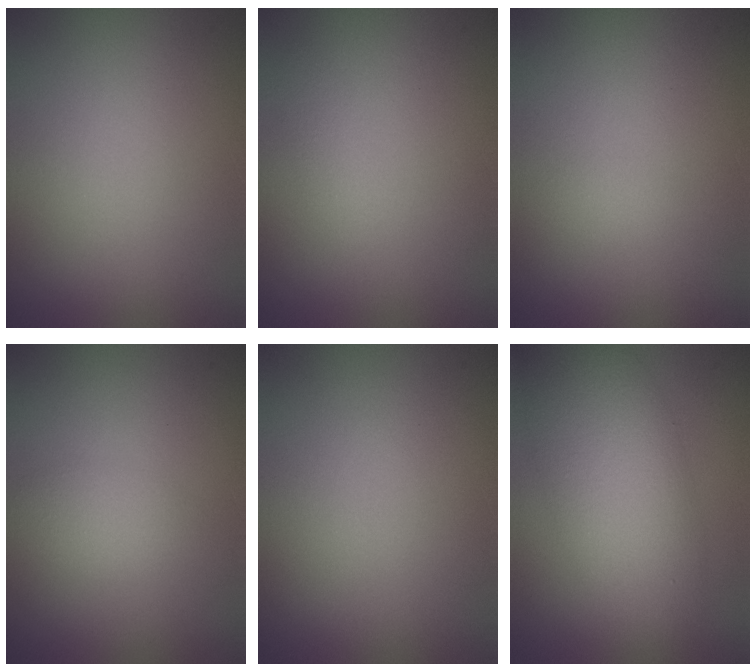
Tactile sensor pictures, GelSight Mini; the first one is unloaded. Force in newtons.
{"total": 1.1, "press": 1.1, "slide": 0.0}
{"total": 0.5, "press": 0.5, "slide": 0.1}
{"total": 1.6, "press": 1.6, "slide": 0.1}
{"total": 0.0}
{"total": 7.8, "press": 7.8, "slide": 0.5}